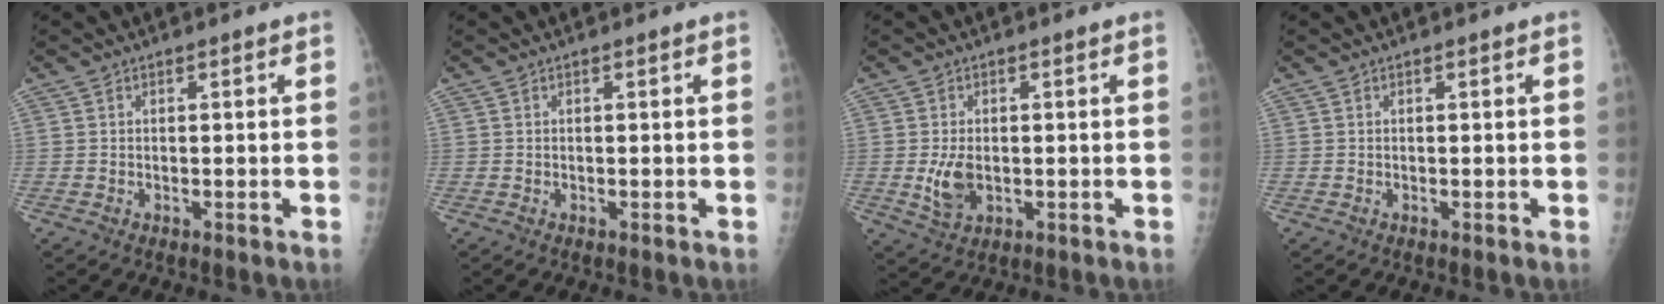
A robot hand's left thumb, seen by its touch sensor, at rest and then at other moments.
{"total": 0.0}
{"total": 5.2, "force": [-0.5, 3.3, 4.0], "torque": [-0.074, -0.008, -0.002]}
{"total": 0.0}